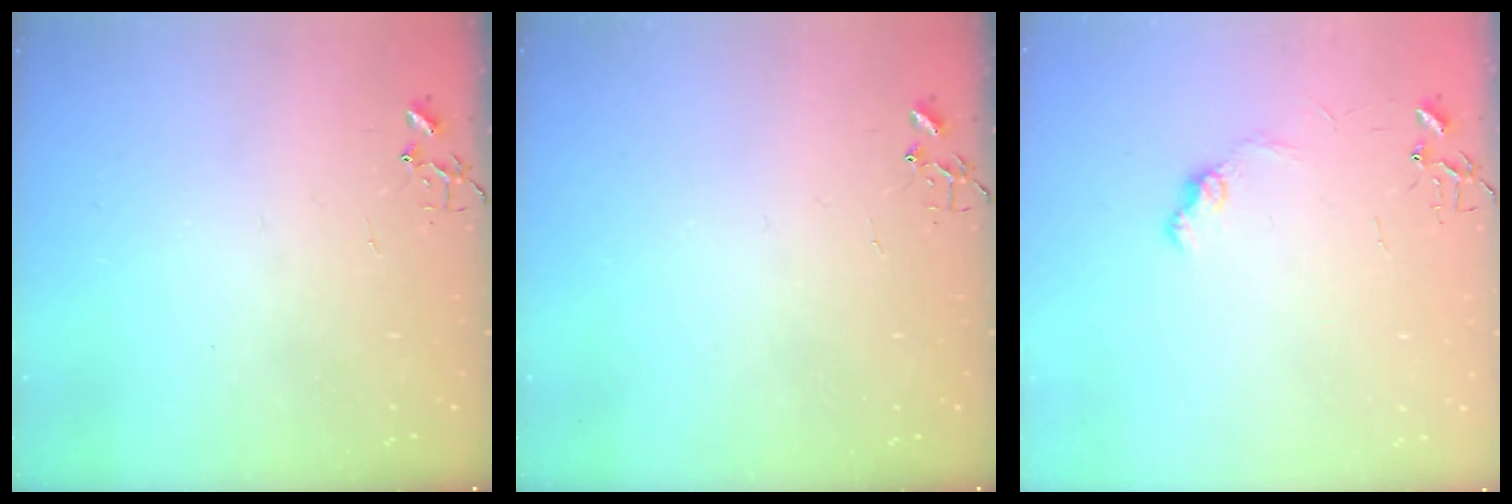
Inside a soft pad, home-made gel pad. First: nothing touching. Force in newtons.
{"total": 0.0}
{"total": 8.7, "press": 8.7, "slide": 0.7}